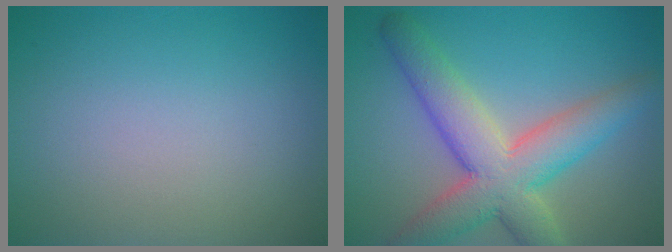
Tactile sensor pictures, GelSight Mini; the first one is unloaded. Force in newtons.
{"total": 8.0, "press": 8.0, "slide": 0.5}